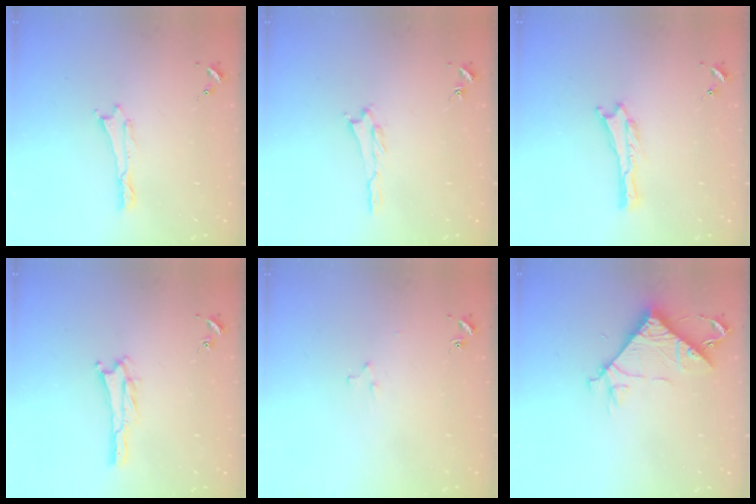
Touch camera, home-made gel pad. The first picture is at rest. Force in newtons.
{"total": 0.0}
{"total": 0.0}
{"total": 1.4, "press": 1.3, "slide": 0.3}
{"total": 2.4, "press": 2.4, "slide": 0.2}
{"total": 7.5, "press": 7.5, "slide": 0.6}